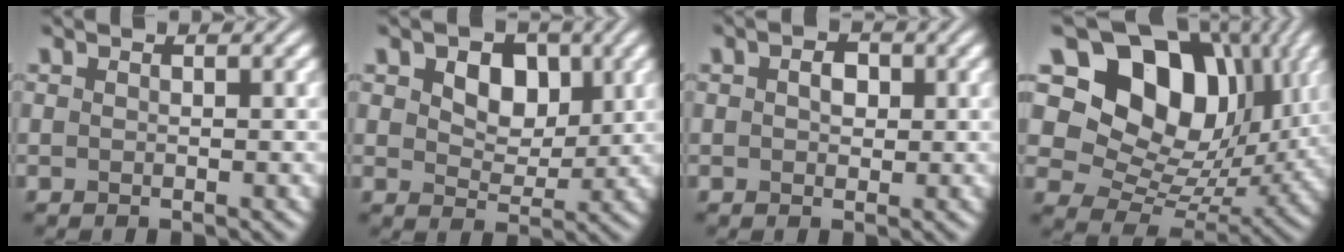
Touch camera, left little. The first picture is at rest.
{"total": 4.8, "force": [1.6, 3.3, 3.2], "torque": [-0.052, -0.003, 0.011]}
{"total": 1.8, "force": [0.3, 1.3, 1.3], "torque": [-0.023, 0.003, 0.001]}
{"total": 14.7, "force": [6.4, 9.9, 8.8], "torque": [-0.148, 0.025, 0.110]}